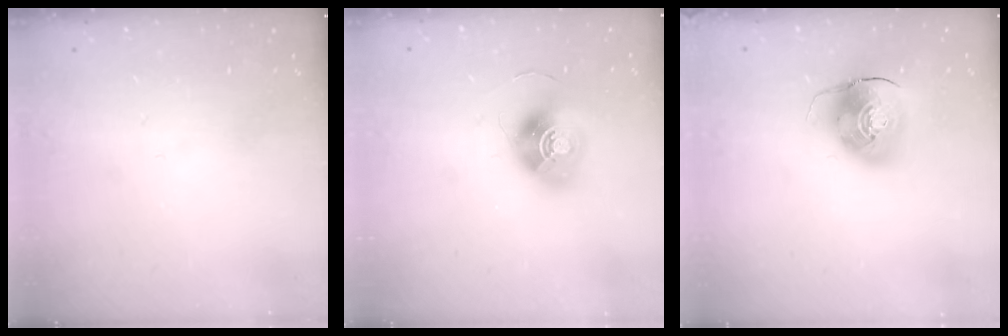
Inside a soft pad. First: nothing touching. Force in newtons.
{"total": 14.4, "press": 14.4, "slide": 0.5}
{"total": 10.5, "press": 10.4, "slide": 1.8}